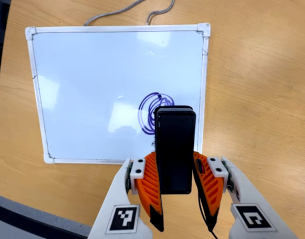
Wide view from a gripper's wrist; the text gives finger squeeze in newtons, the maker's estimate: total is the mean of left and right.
{"total": 4.9, "left": 3.5, "right": 6.3}